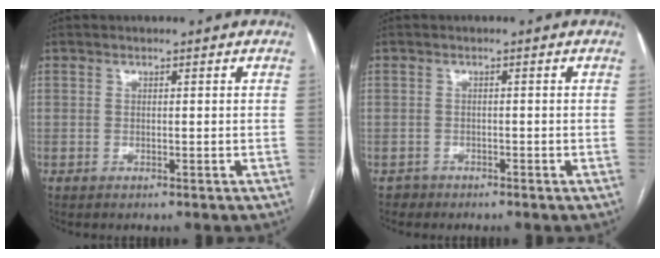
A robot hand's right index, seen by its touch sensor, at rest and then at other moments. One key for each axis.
{"total": 1.4, "fx": -1.0, "fy": 0.9, "fz": -0.5, "tx": 0.009, "ty": 0.005, "tz": -0.022}